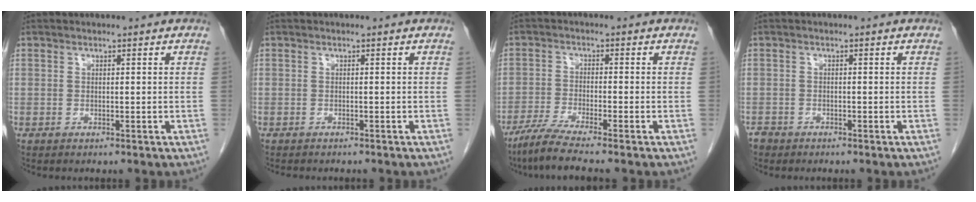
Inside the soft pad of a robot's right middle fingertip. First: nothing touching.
{"total": 3.3, "force": [-2.8, 1.0, 1.3], "torque": [-0.019, -0.006, -0.032]}
{"total": 6.1, "force": [-5.0, -0.7, 3.5], "torque": [-0.069, -0.020, -0.094]}
{"total": 1.8, "force": [-1.5, 1.0, 0.1], "torque": [-0.009, 0.000, -0.028]}